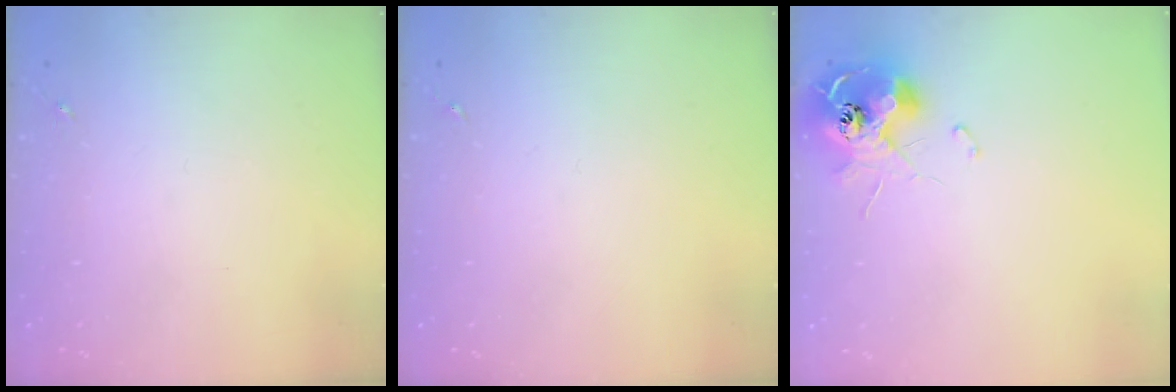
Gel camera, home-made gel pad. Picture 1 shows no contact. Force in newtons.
{"total": 0.0}
{"total": 11.2, "press": 11.2, "slide": 0.8}